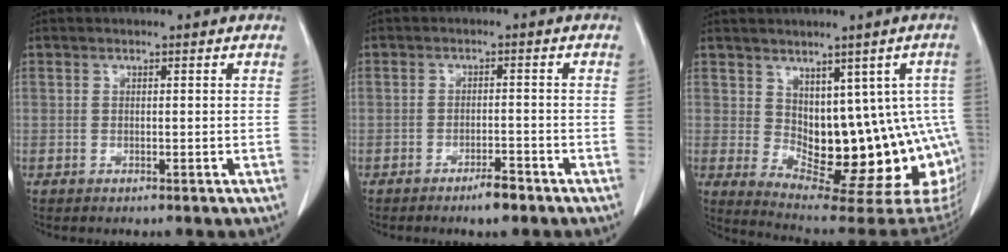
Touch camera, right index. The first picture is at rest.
{"total": 3.1, "force": [-2.4, 0.6, 1.9], "torque": [-0.033, 0.000, -0.037]}
{"total": 16.7, "force": [-1.1, 8.5, 14.3], "torque": [-0.135, 0.005, 0.010]}